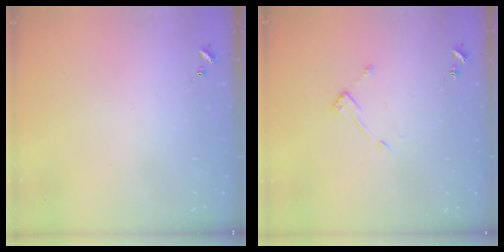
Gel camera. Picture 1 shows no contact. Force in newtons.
{"total": 7.1, "press": 7.1, "slide": 0.5}